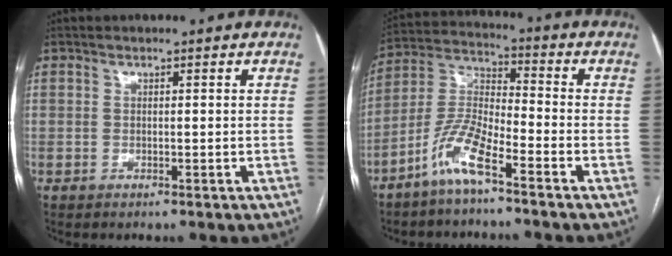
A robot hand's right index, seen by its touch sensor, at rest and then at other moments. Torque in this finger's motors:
{"motor_torque": [0.65, -0.91, 0.18, 0.00]}